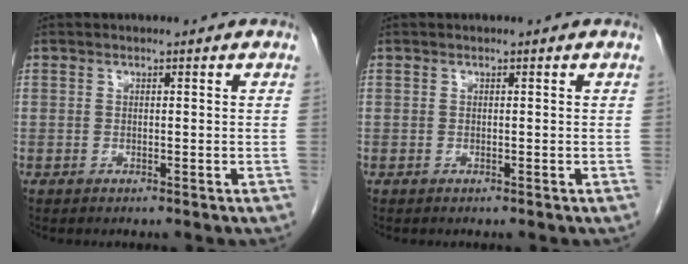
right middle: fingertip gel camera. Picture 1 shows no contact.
{"total": 0.0}